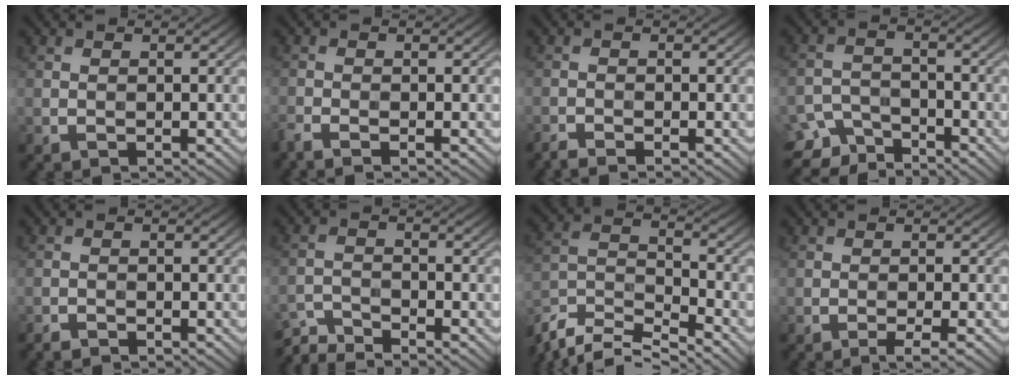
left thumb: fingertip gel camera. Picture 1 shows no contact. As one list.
[{"total": 2.1, "force": [-1.7, 0.2, 1.2], "torque": [-0.029, -0.009, -0.044]}, {"total": 1.7, "force": [-1.6, 0.1, 0.6], "torque": [-0.010, -0.004, -0.036]}, {"total": 5.7, "force": [-4.8, 2.7, 1.8], "torque": [-0.034, -0.009, -0.098]}, {"total": 1.1, "force": [-1.1, 0.2, 0.3], "torque": [-0.004, -0.002, -0.024]}, {"total": 3.9, "force": [-3.6, 0.6, 1.3], "torque": [-0.030, -0.006, -0.080]}, {"total": 9.3, "force": [-7.6, 2.7, 4.6], "torque": [-0.101, -0.013, -0.158]}, {"total": 2.0, "force": [-1.1, 0.1, 1.7], "torque": [-0.026, 0.004, -0.023]}]